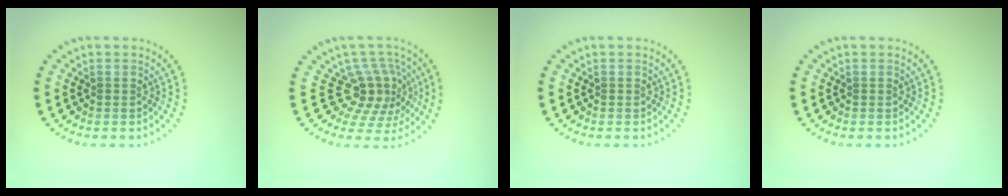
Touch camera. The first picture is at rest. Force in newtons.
{"total": 4.2, "press": 3.1, "slide": 2.9}
{"total": 0.0}
{"total": 0.0}